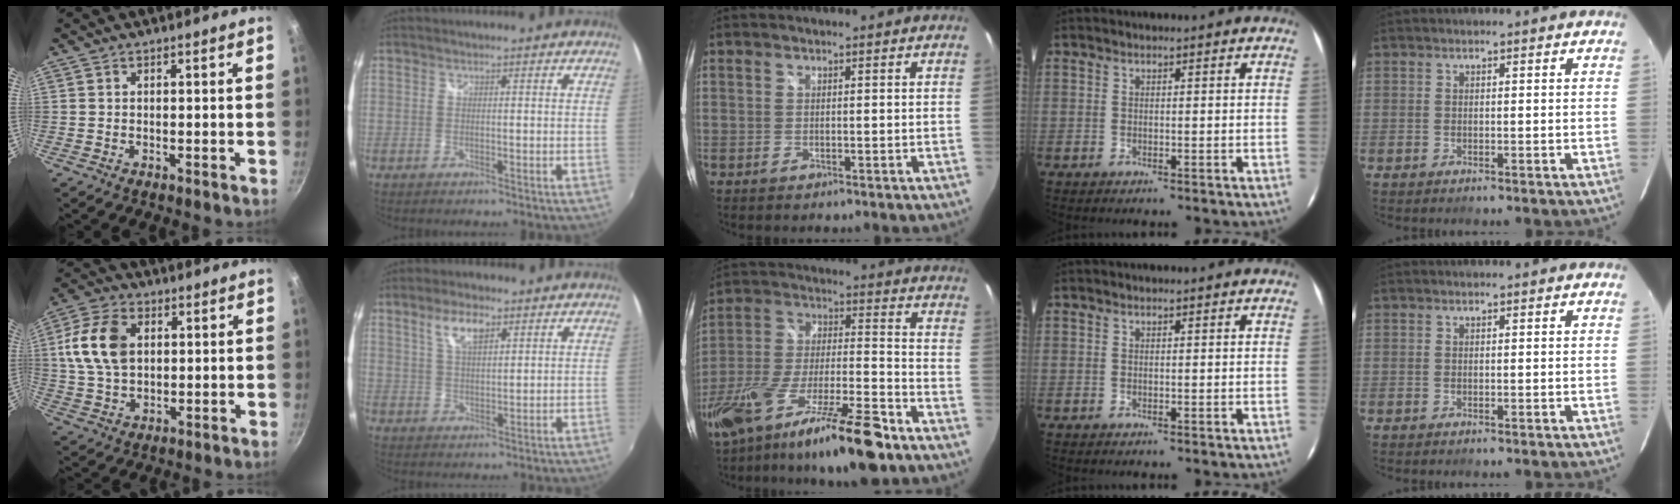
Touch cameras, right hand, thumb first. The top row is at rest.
{"thumb": {"total": 12.2, "force": [2.4, 8.3, 8.7], "torque": [-0.154, 0.005, 0.042]}, "index": {"total": 5.4, "force": [2.9, 2.2, 3.9], "torque": [-0.072, 0.008, 0.055]}, "middle": {"total": 23.3, "force": [-15.3, 4.6, 17.0], "torque": [-0.319, -0.047, -0.266]}}